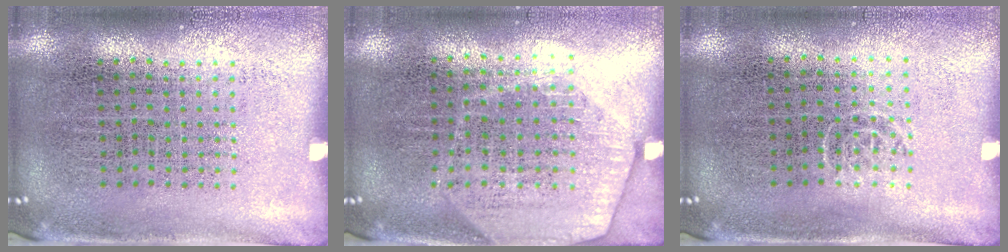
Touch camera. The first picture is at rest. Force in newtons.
{"total": 1.7, "press": 1.6, "slide": 0.8}
{"total": 0.6, "press": 0.4, "slide": 0.5}